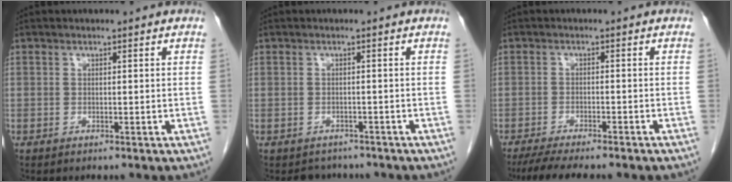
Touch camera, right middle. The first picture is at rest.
{"total": 3.2, "force": [-2.8, 1.4, -0.2], "torque": [-0.002, 0.003, -0.040]}
{"total": 9.9, "force": [-8.3, 1.1, 5.3], "torque": [-0.075, -0.014, -0.120]}